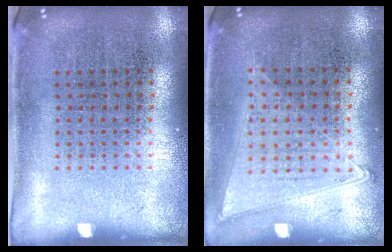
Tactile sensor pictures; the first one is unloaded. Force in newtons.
{"total": 1.0, "press": 1.0, "slide": 0.4}